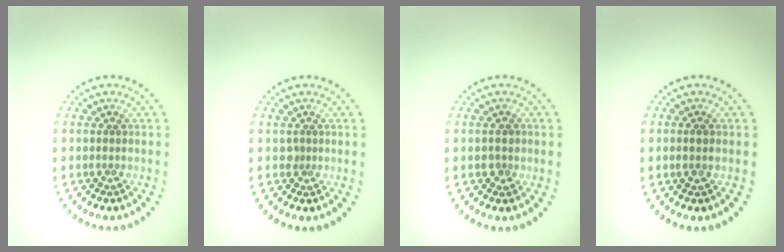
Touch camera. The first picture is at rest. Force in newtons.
{"total": 0.6, "press": 0.4, "slide": 0.4}
{"total": 1.3, "press": 1.3, "slide": 0.3}
{"total": 1.1, "press": 1.0, "slide": 0.5}